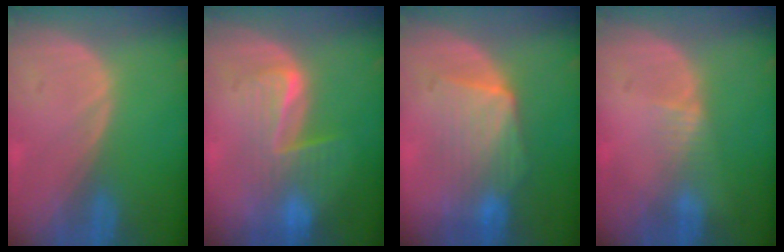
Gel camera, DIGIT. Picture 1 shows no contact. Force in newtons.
{"total": 6.3, "press": 6.1, "slide": 1.5}
{"total": 7.4, "press": 7.4, "slide": 0.7}
{"total": 1.8, "press": 1.5, "slide": 1.0}